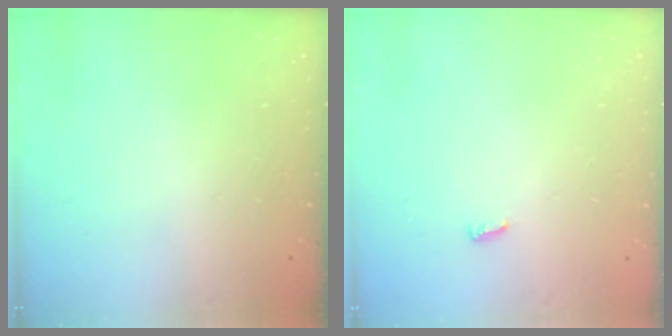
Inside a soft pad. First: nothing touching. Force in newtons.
{"total": 2.8, "press": 2.8, "slide": 0.4}